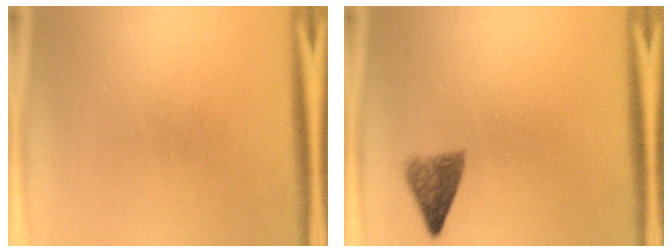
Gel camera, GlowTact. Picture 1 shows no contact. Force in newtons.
{"total": 3.5}